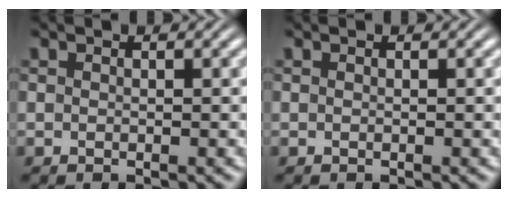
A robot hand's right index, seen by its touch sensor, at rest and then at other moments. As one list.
[{"total": 0.0}]